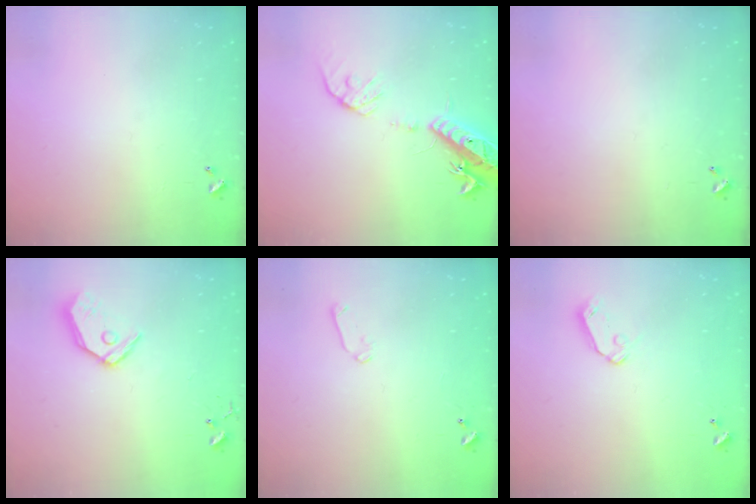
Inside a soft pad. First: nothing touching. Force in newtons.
{"total": 16.0, "press": 15.7, "slide": 3.3}
{"total": 0.0}
{"total": 12.4, "press": 12.2, "slide": 1.9}
{"total": 5.2, "press": 5.1, "slide": 1.0}
{"total": 6.2, "press": 6.2, "slide": 0.6}